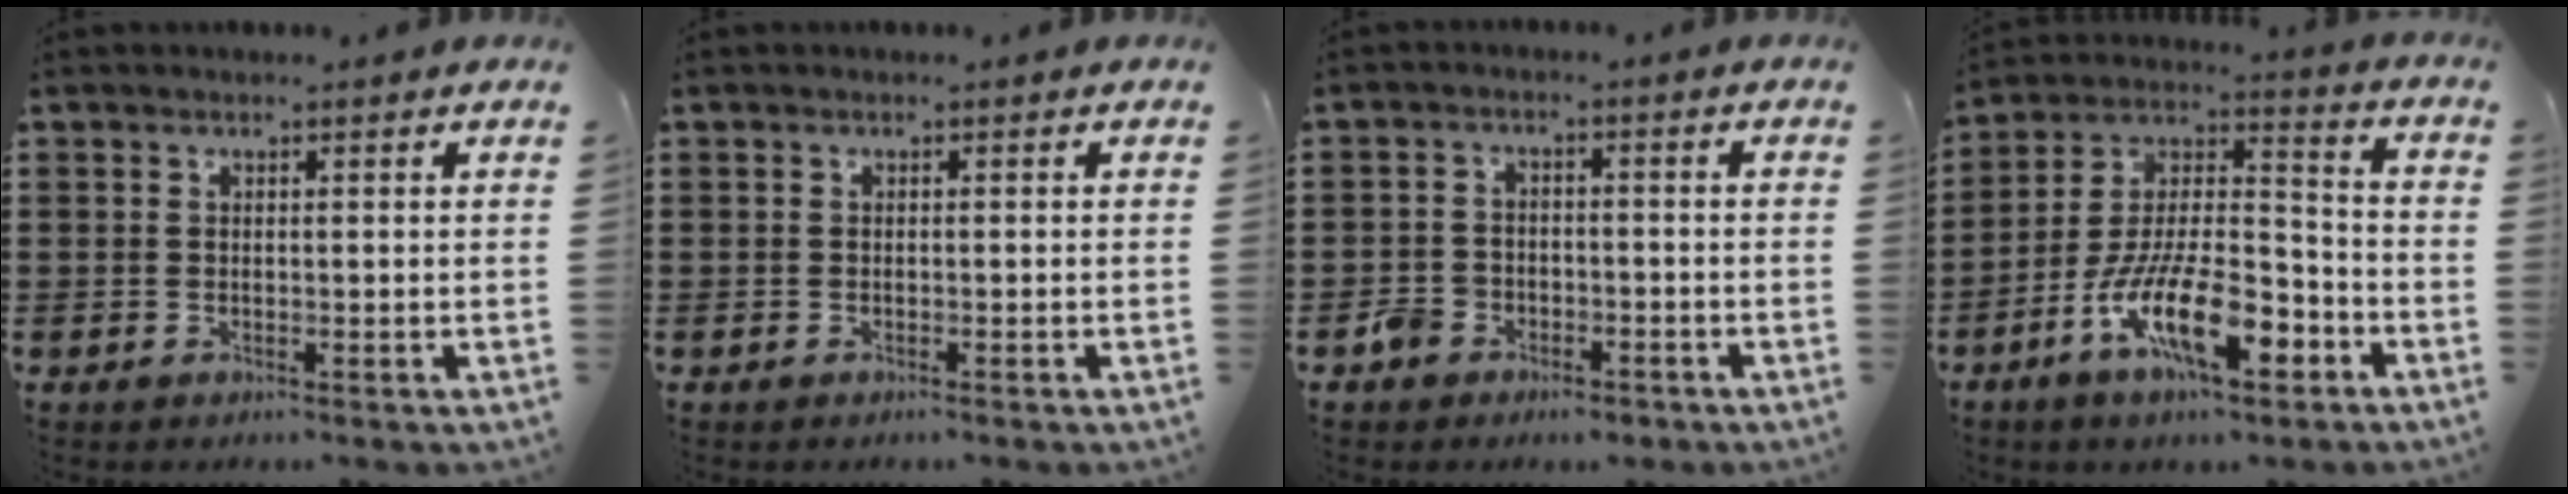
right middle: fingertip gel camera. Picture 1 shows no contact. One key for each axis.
{"total": 0.0}
{"total": 3.4, "fx": -2.5, "fy": 2.2, "fz": 0.6, "tx": -0.024, "ty": 0.003, "tz": -0.054}
{"total": 14.2, "fx": -7.6, "fy": 4.9, "fz": 11.0, "tx": -0.220, "ty": 0.014, "tz": -0.143}